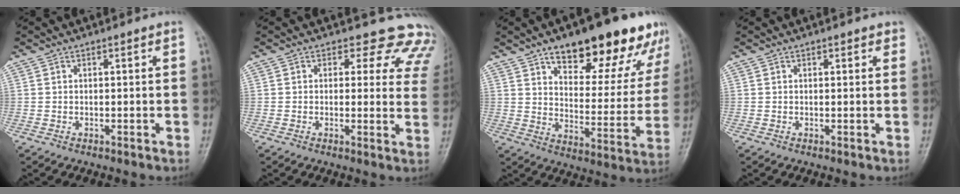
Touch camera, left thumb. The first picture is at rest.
{"total": 11.6, "force": [9.9, 5.7, 2.4], "torque": [0.030, -0.052, 0.074]}
{"total": 21.9, "force": [14.4, 9.2, 13.7], "torque": [-0.122, -0.051, 0.206]}
{"total": 1.1, "force": [0.8, 0.6, 0.6], "torque": [-0.001, -0.002, 0.005]}